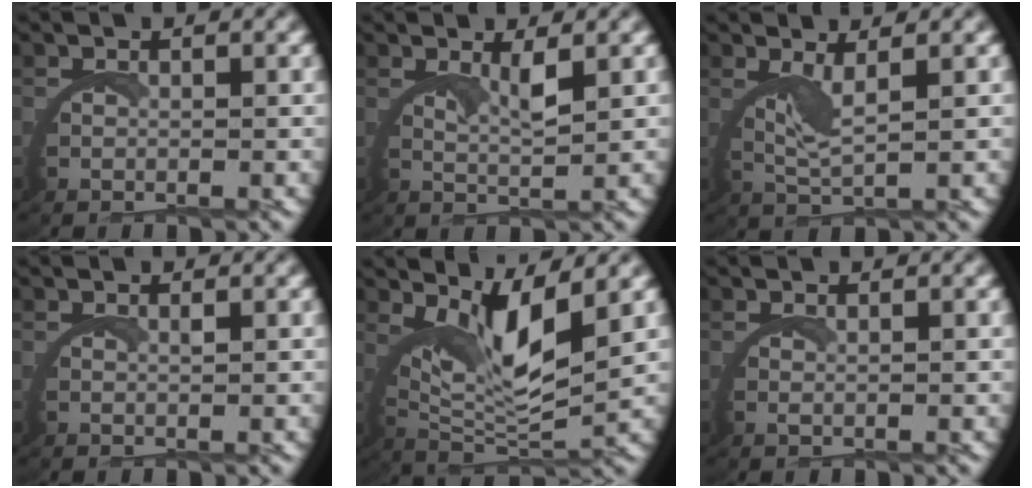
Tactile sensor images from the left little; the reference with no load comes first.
{"total": 2.8, "force": [1.9, -0.3, 2.0], "torque": [-0.046, -0.008, 0.037]}
{"total": 3.6, "force": [2.1, 0.2, 2.9], "torque": [-0.060, -0.002, 0.041]}
{"total": 0.7, "force": [0.5, 0.0, 0.5], "torque": [-0.006, 0.001, 0.009]}
{"total": 7.8, "force": [3.2, 3.0, 6.4], "torque": [-0.131, -0.008, 0.063]}
{"total": 0.8, "force": [0.7, -0.2, 0.3], "torque": [-0.008, -0.002, 0.013]}